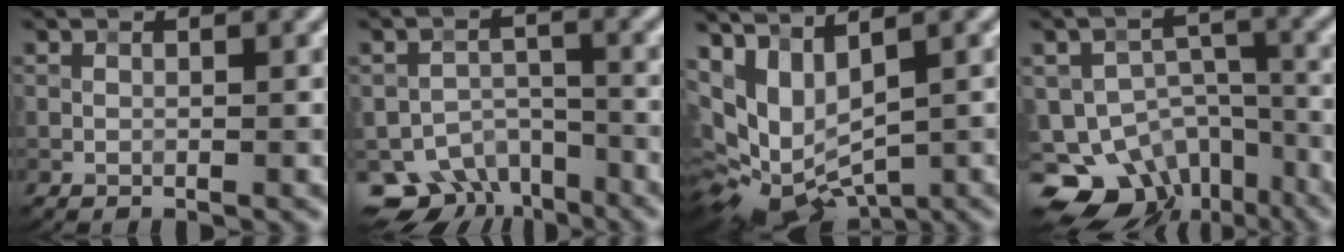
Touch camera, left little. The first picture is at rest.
{"total": 7.4, "force": [-5.4, 4.3, 2.6], "torque": [-0.034, -0.012, -0.083]}
{"total": 8.1, "force": [1.0, 4.3, 6.8], "torque": [-0.138, -0.013, 0.030]}
{"total": 11.7, "force": [-7.5, 7.7, 4.7], "torque": [-0.076, -0.001, -0.102]}